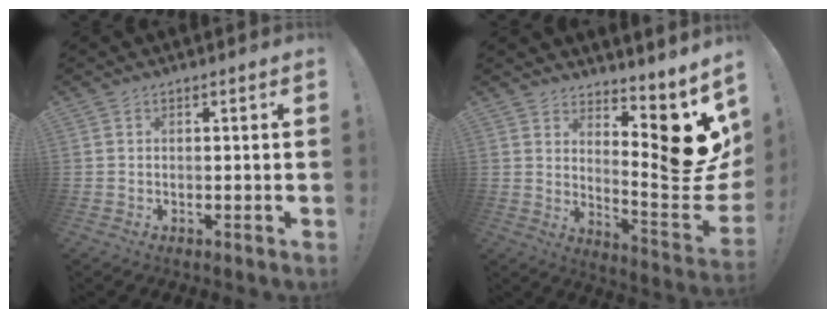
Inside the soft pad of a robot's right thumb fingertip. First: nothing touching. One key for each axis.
{"total": 13.9, "fx": 5.4, "fy": 5.3, "fz": 11.7, "tx": -0.104, "ty": -0.076, "tz": 0.087}